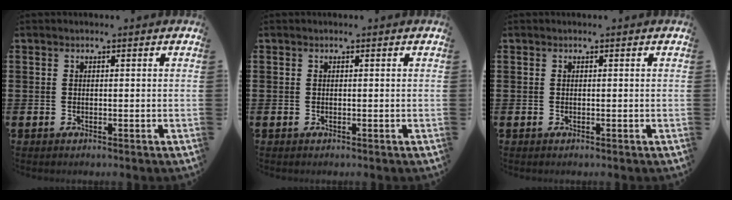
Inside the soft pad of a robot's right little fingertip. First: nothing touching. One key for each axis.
{"total": 0.0}
{"total": 0.0}